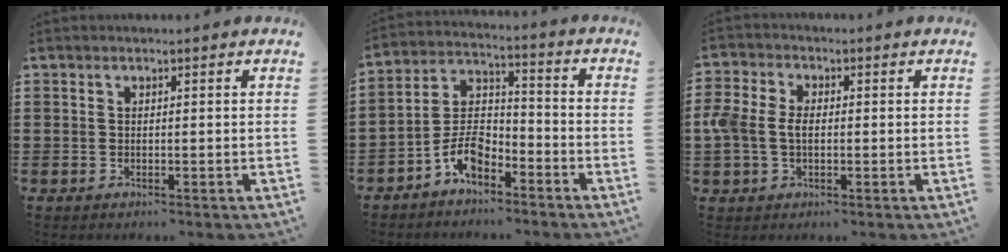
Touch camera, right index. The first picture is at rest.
{"total": 6.9, "force": [-4.7, 3.4, 3.7], "torque": [-0.092, 0.009, -0.095]}
{"total": 4.6, "force": [-0.5, 3.3, 3.1], "torque": [-0.093, -0.001, -0.020]}